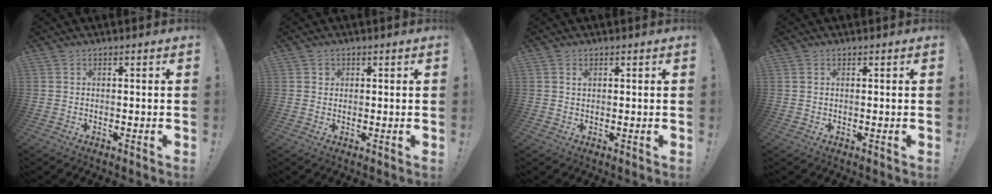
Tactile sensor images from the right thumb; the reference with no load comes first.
{"total": 1.4, "force": [0.5, 1.3, 0.2], "torque": [0.000, 0.001, 0.008]}
{"total": 1.0, "force": [0.7, 0.7, 0.3], "torque": [-0.002, -0.001, 0.012]}
{"total": 0.6, "force": [0.3, 0.4, 0.2], "torque": [-0.003, 0.000, 0.006]}